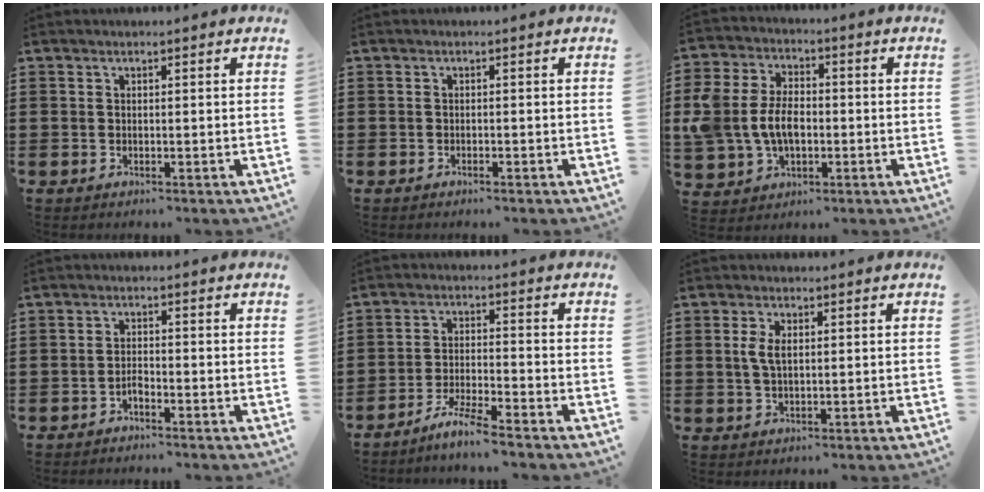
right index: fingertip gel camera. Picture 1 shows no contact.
{"total": 0.7, "force": [-0.7, -0.1, 0.2], "torque": [-0.006, -0.005, -0.014]}
{"total": 8.2, "force": [-0.8, 5.8, 5.8], "torque": [-0.153, 0.004, -0.022]}
{"total": 1.6, "force": [-1.3, 0.6, 0.6], "torque": [-0.016, 0.002, -0.027]}
{"total": 5.2, "force": [-4.7, -0.6, 2.1], "torque": [-0.049, -0.014, -0.093]}
{"total": 3.3, "force": [0.5, 1.6, 2.9], "torque": [-0.067, 0.006, 0.005]}